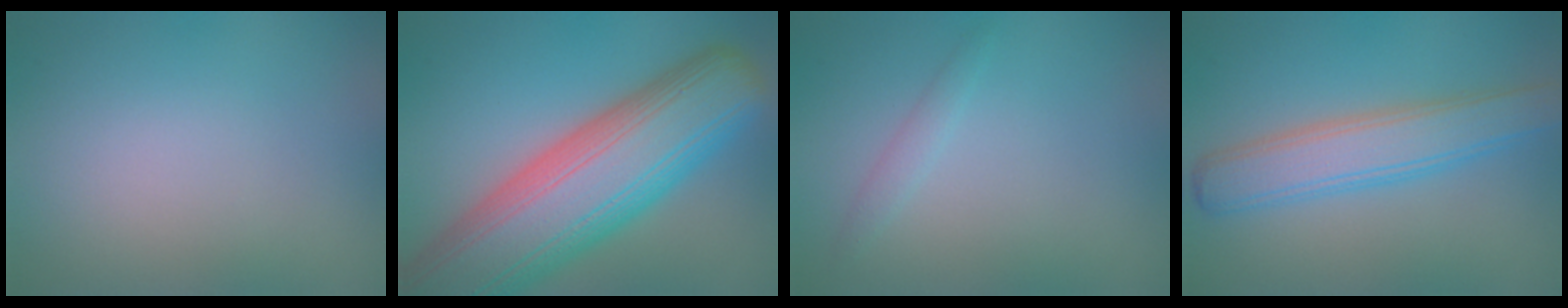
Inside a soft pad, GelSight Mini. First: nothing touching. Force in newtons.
{"total": 14.7, "press": 14.7, "slide": 0.8}
{"total": 1.6, "press": 1.6, "slide": 0.1}
{"total": 5.0, "press": 5.0, "slide": 0.2}